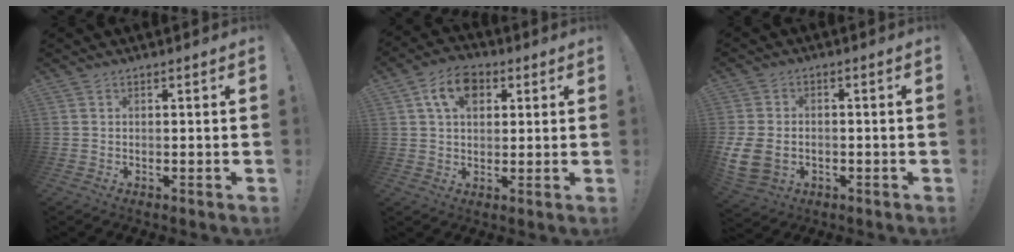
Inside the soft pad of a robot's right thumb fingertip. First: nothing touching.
{"total": 10.1, "force": [3.8, 7.0, 6.2], "torque": [-0.091, 0.004, 0.070]}
{"total": 9.3, "force": [-2.3, 7.4, 5.1], "torque": [-0.102, 0.011, -0.039]}